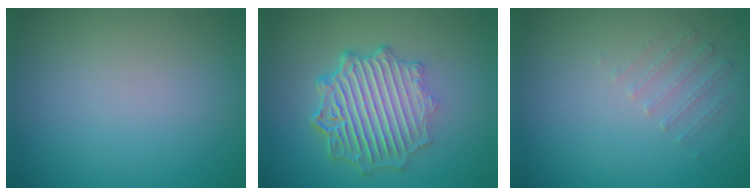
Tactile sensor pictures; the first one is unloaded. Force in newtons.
{"total": 7.0, "press": 5.3, "slide": 4.6}
{"total": 1.1, "press": 0.7, "slide": 0.8}